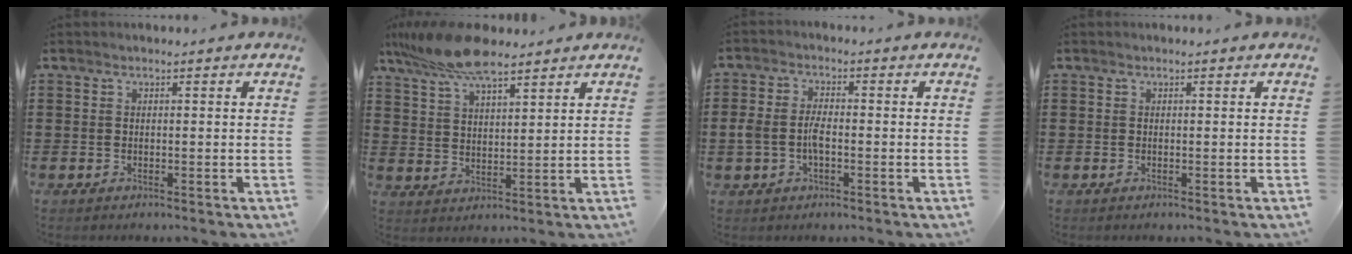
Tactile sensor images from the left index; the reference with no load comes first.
{"total": 9.5, "force": [7.6, 2.2, 5.3], "torque": [-0.121, -0.011, 0.141]}
{"total": 4.4, "force": [-1.0, 2.3, 3.6], "torque": [-0.087, -0.001, -0.022]}
{"total": 0.0}